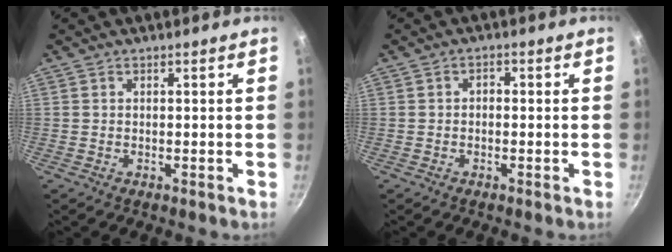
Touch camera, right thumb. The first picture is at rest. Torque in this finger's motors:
{"motor_torque": [-0.21, 0.21, 0.15, 0.05, 0.01]}